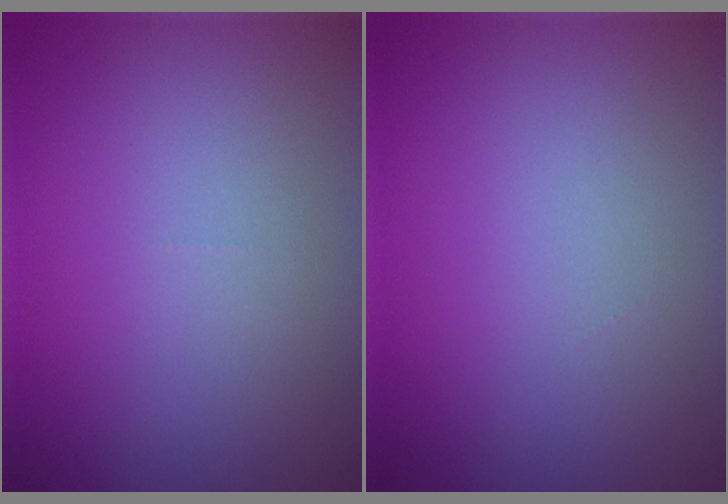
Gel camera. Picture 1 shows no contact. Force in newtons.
{"total": 0.0}